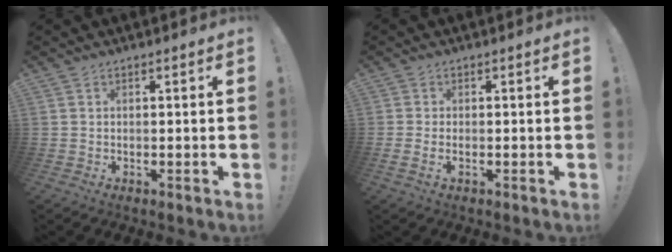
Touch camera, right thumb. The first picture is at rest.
{"total": 1.2, "force": [-0.2, 0.5, 1.0], "torque": [-0.010, -0.001, -0.005]}